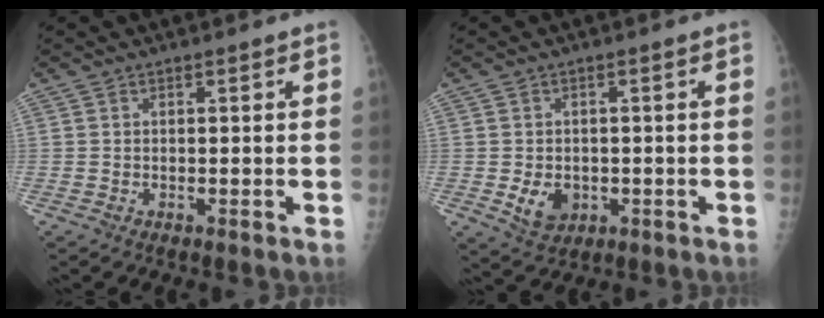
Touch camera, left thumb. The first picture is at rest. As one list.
[{"total": 5.0, "force": [-1.0, 3.9, 3.0], "torque": [-0.035, -0.002, -0.005]}]